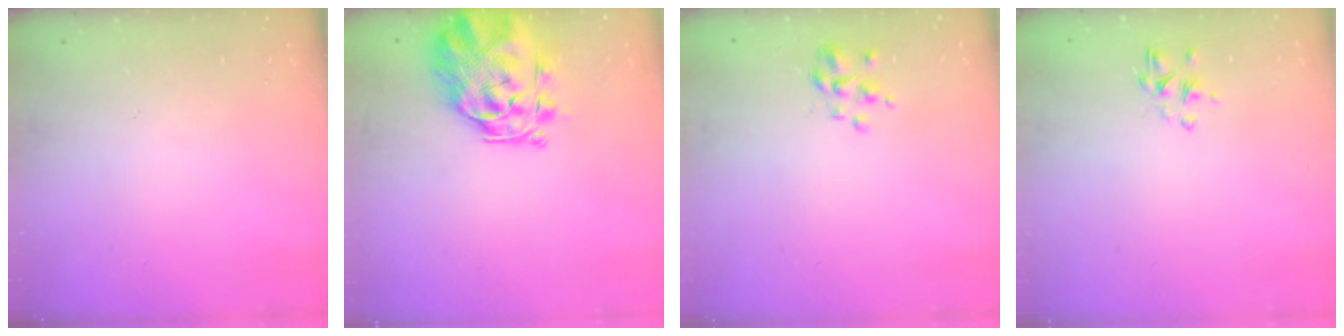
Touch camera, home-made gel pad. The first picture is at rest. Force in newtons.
{"total": 3.6, "press": 3.2, "slide": 1.6}
{"total": 2.7, "press": 2.6, "slide": 0.6}
{"total": 2.1, "press": 1.9, "slide": 0.9}